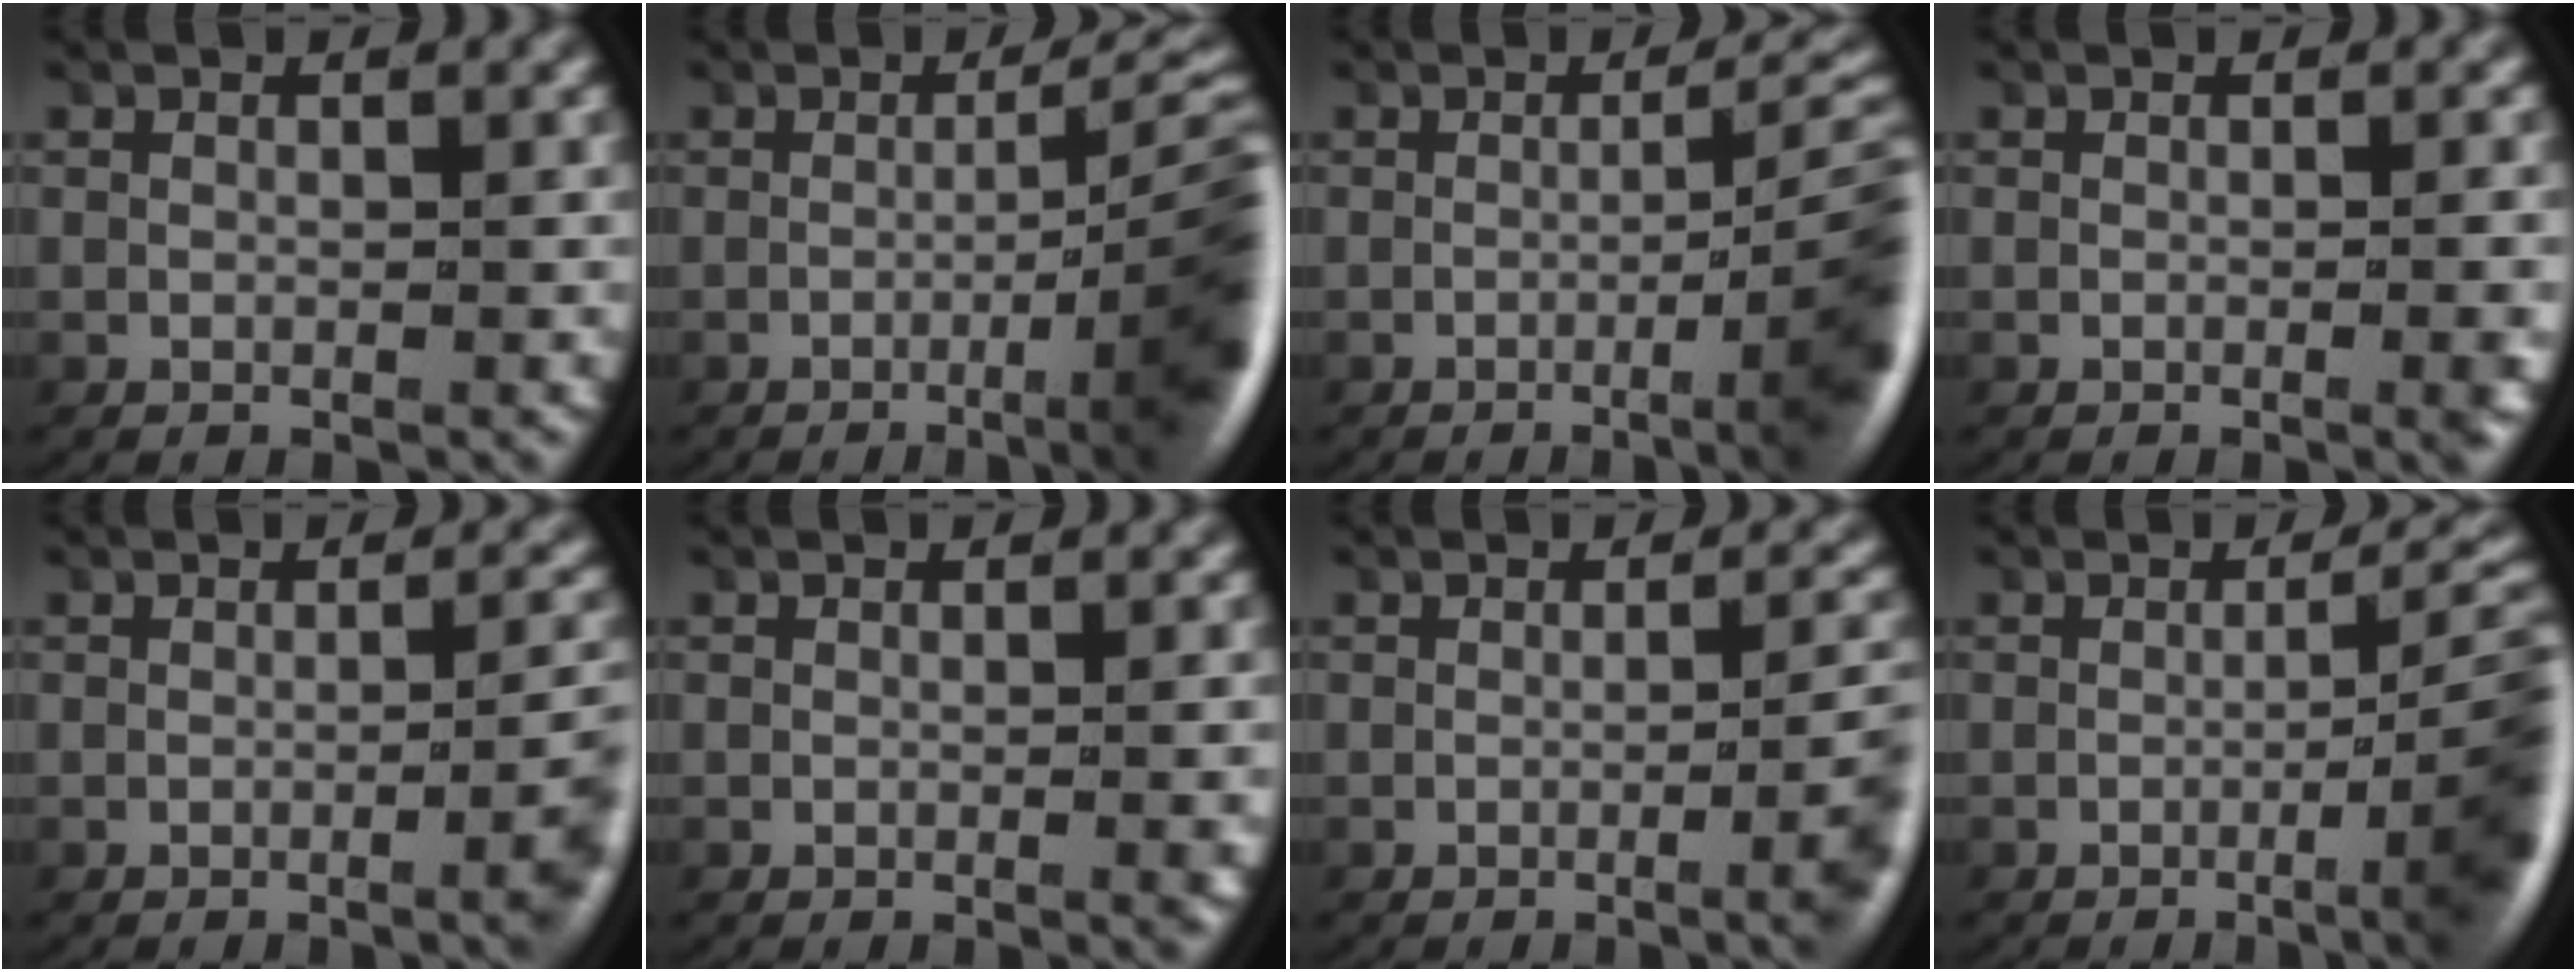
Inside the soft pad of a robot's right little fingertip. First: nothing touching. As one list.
[{"total": 9.0, "force": [-2.3, 2.5, 8.4], "torque": [-0.084, 0.000, -0.040]}, {"total": 7.8, "force": [-1.9, 2.2, 7.3], "torque": [-0.073, 0.001, -0.037]}, {"total": 1.1, "force": [-0.3, 0.0, 1.0], "torque": [-0.009, 0.005, -0.008]}, {"total": 3.7, "force": [-0.9, 0.7, 3.5], "torque": [-0.036, 0.003, -0.017]}, {"total": 0.6, "force": [-0.1, 0.0, 0.6], "torque": [-0.002, 0.004, -0.005]}, {"total": 4.1, "force": [-1.1, 0.8, 3.9], "torque": [-0.040, 0.003, -0.020]}, {"total": 7.6, "force": [-1.9, 2.2, 7.1], "torque": [-0.071, 0.003, -0.036]}]